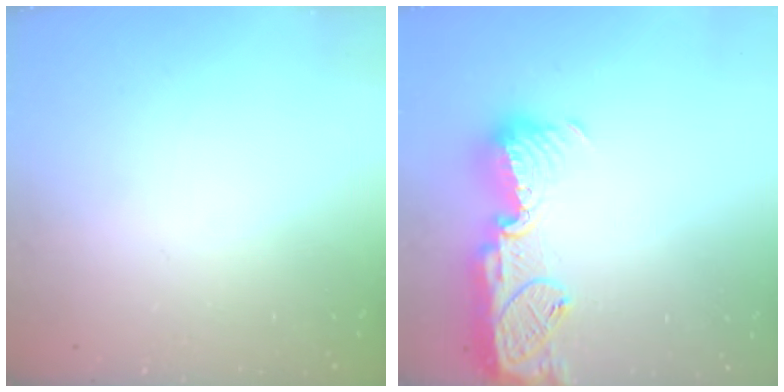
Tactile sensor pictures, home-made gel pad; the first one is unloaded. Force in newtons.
{"total": 14.9, "press": 14.9, "slide": 1.0}